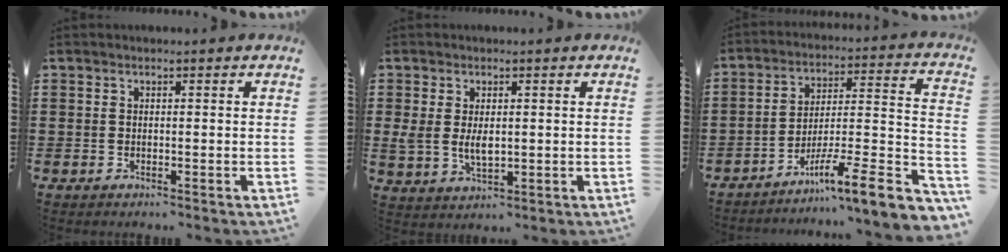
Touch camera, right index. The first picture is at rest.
{"total": 4.1, "force": [0.3, 2.6, 3.3], "torque": [-0.066, 0.002, 0.001]}
{"total": 9.2, "force": [-6.1, 0.6, 6.8], "torque": [-0.096, -0.011, -0.122]}